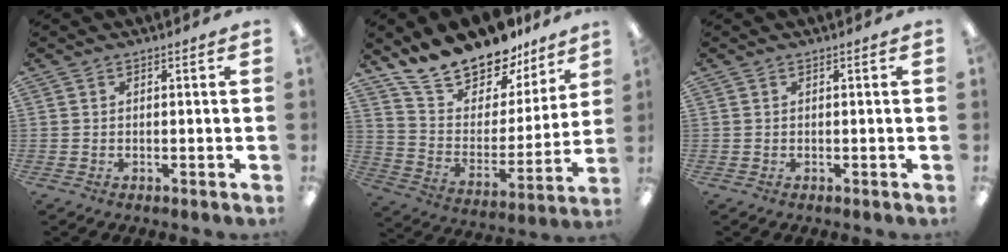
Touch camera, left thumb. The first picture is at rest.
{"total": 17.5, "force": [16.0, 6.0, 3.8], "torque": [-0.090, -0.135, 0.289]}
{"total": 0.0}